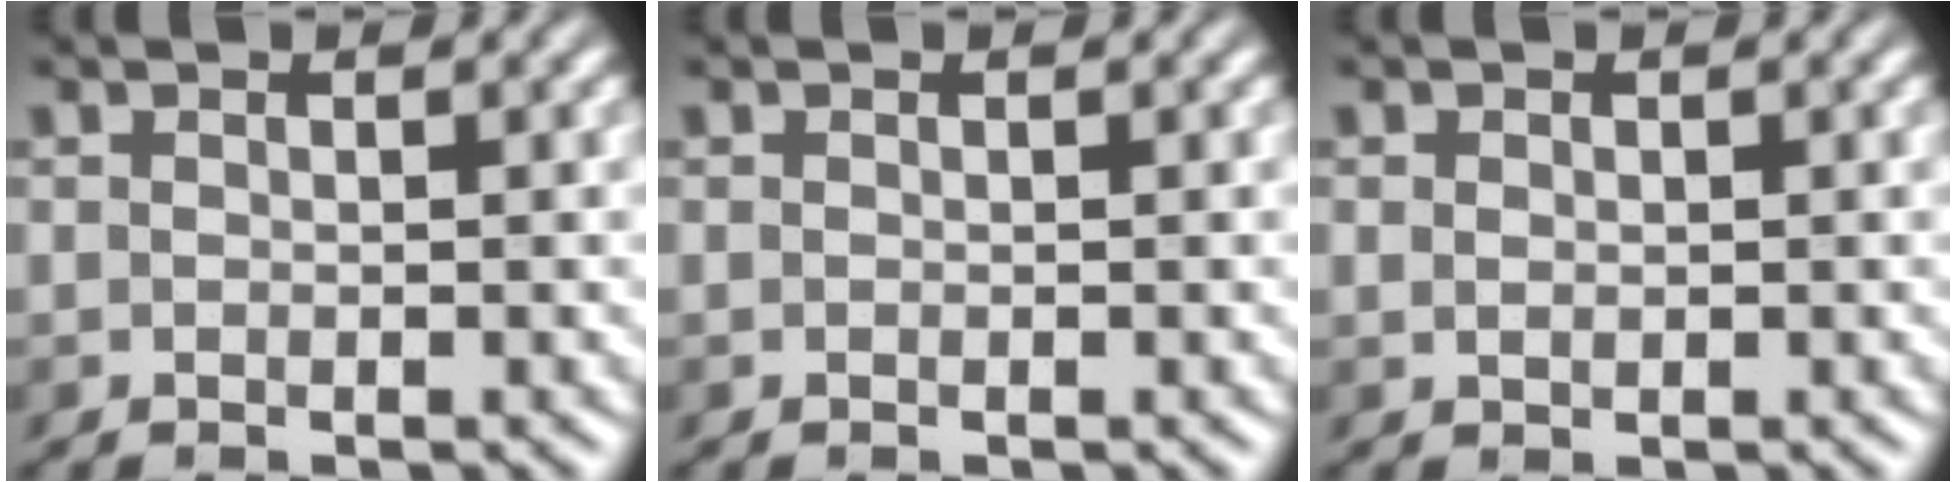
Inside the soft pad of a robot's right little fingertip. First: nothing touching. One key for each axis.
{"total": 0.0}
{"total": 0.7, "fx": 0.1, "fy": 0.6, "fz": 0.4, "tx": -0.009, "ty": -0.002, "tz": 0.002}